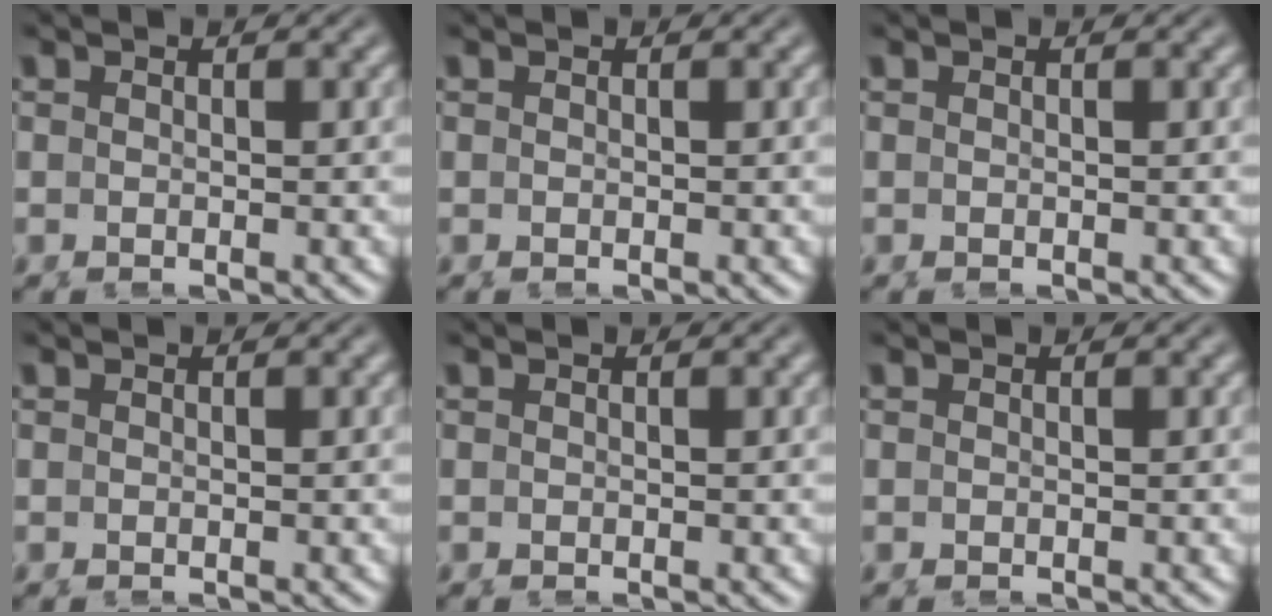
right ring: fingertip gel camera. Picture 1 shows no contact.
{"total": 0.0}
{"total": 0.0}
{"total": 0.0}
{"total": 0.0}
{"total": 0.0}